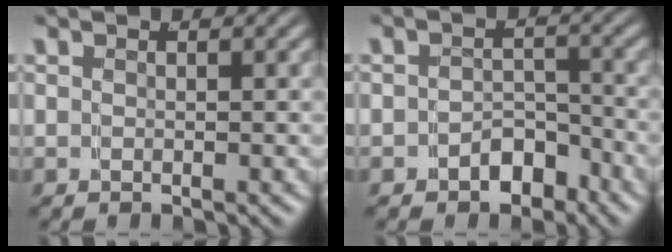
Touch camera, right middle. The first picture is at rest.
{"total": 3.4, "force": [-2.7, 2.0, 0.6], "torque": [0.012, 0.002, -0.048]}